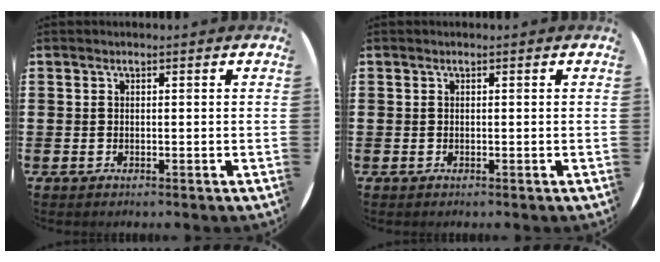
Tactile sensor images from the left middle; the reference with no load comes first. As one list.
[{"total": 0.0}]